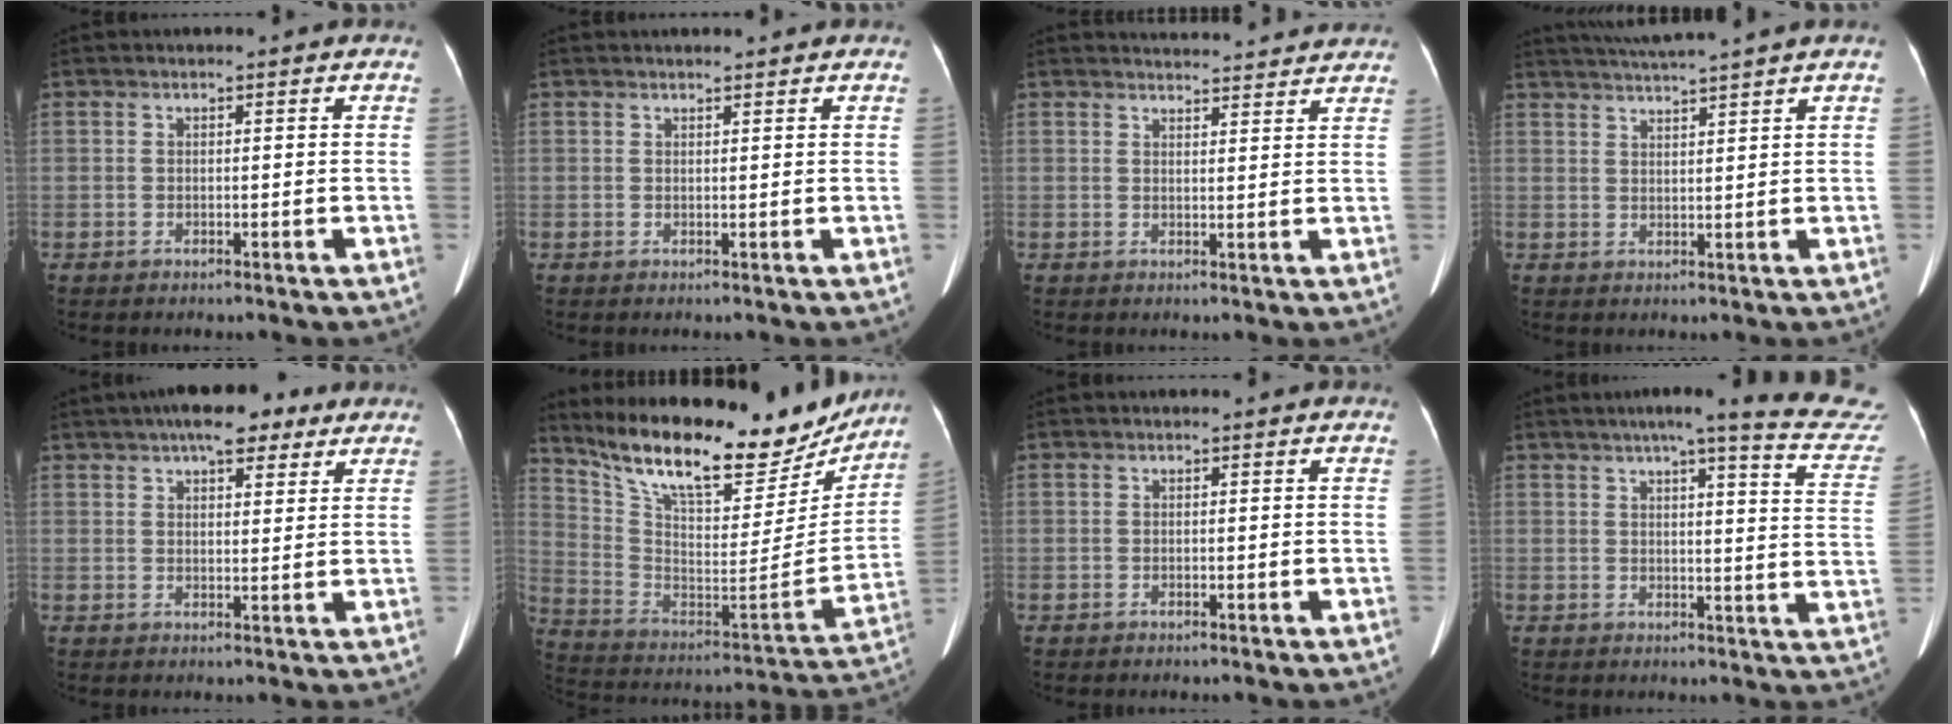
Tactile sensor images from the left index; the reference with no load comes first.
{"total": 2.0, "force": [1.9, 0.2, 0.7], "torque": [-0.009, 0.013, 0.029]}
{"total": 9.7, "force": [9.4, 1.0, 1.9], "torque": [-0.020, 0.015, 0.105]}
{"total": 7.2, "force": [6.4, -1.6, 2.9], "torque": [-0.048, 0.014, 0.099]}
{"total": 8.8, "force": [6.3, 2.8, 5.5], "torque": [-0.075, 0.026, 0.093]}
{"total": 27.1, "force": [22.2, 8.0, 13.4], "torque": [-0.231, -0.013, 0.336]}
{"total": 0.0}
{"total": 18.4, "force": [16.5, 0.4, 8.3], "torque": [-0.097, -0.053, 0.176]}